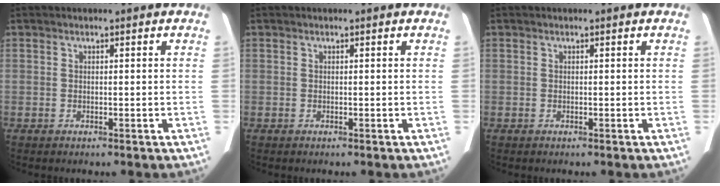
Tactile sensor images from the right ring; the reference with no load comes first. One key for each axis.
{"total": 0.0}
{"total": 0.0}